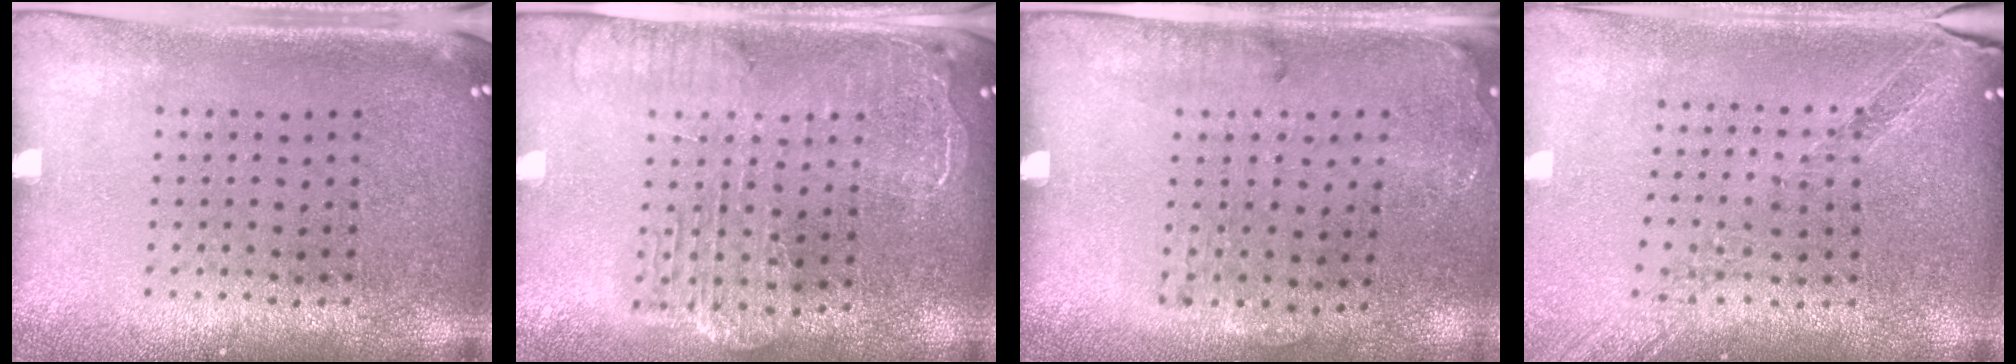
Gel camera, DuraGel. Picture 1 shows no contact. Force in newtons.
{"total": 2.3, "press": 2.0, "slide": 1.1}
{"total": 1.7, "press": 1.2, "slide": 1.2}
{"total": 0.9, "press": 0.9, "slide": 0.3}